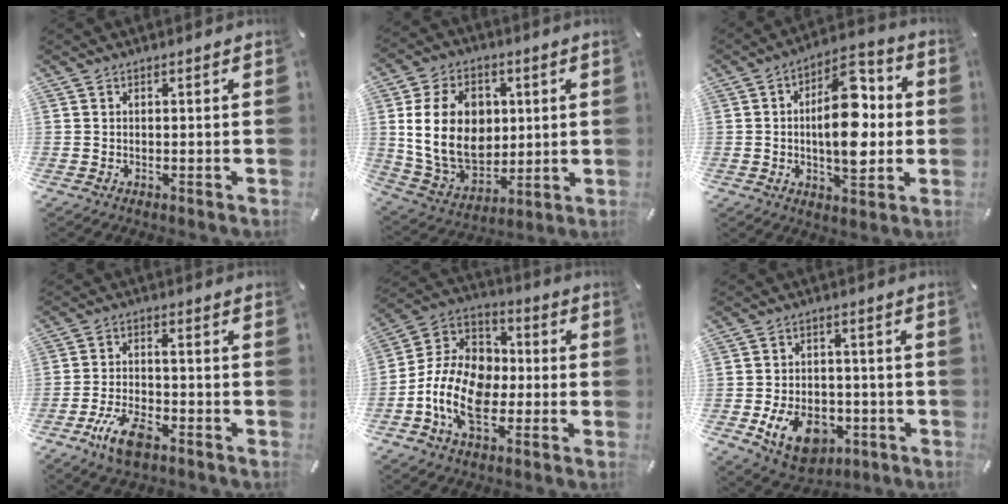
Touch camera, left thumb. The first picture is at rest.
{"total": 17.8, "force": [2.2, 13.8, 11.0], "torque": [-0.223, -0.002, 0.042]}
{"total": 17.0, "force": [0.3, 8.8, 14.5], "torque": [-0.228, -0.003, 0.001]}
{"total": 8.0, "force": [-4.6, 3.4, 5.6], "torque": [-0.124, 0.011, -0.086]}
{"total": 14.5, "force": [-4.3, 10.4, 9.1], "torque": [-0.211, 0.020, -0.081]}
{"total": 12.1, "force": [-4.3, 8.5, 7.4], "torque": [-0.127, 0.017, -0.074]}